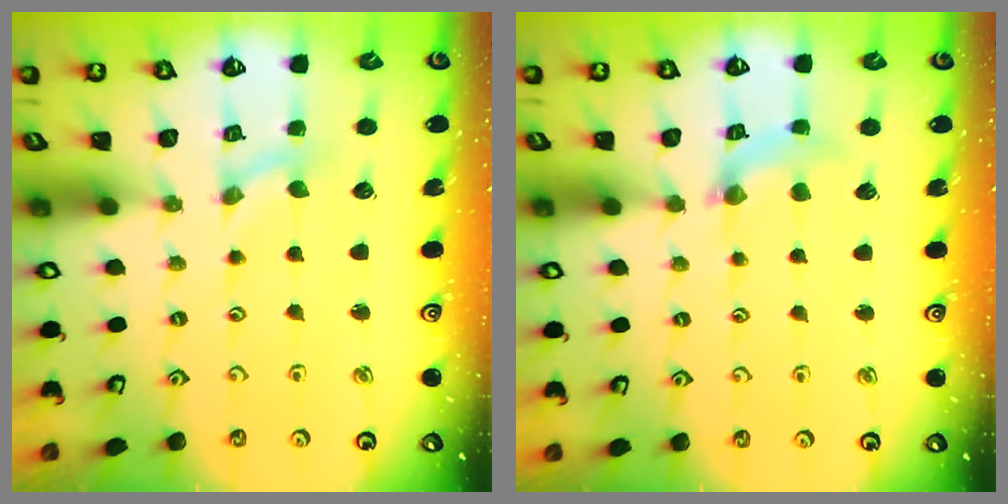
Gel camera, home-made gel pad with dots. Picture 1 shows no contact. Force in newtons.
{"total": 3.3, "press": 3.3, "slide": 0.4}